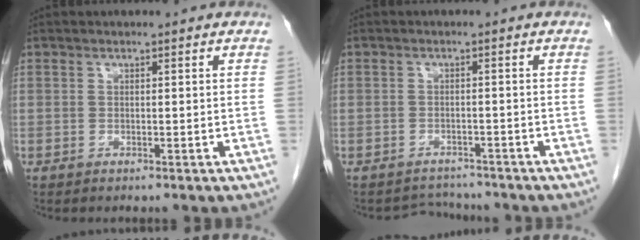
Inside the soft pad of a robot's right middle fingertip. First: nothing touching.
{"total": 3.2, "force": [-2.9, 1.1, -0.9], "torque": [0.010, 0.007, -0.044]}